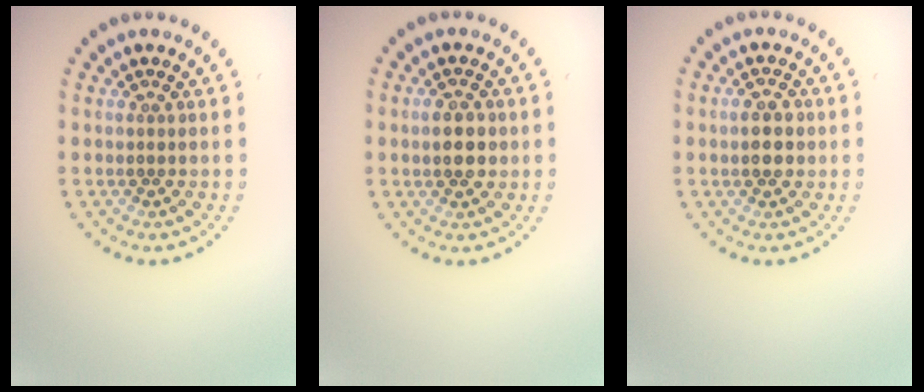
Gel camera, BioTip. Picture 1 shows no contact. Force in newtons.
{"total": 2.9, "press": 2.9, "slide": 0.1}
{"total": 2.5, "press": 2.5, "slide": 0.2}